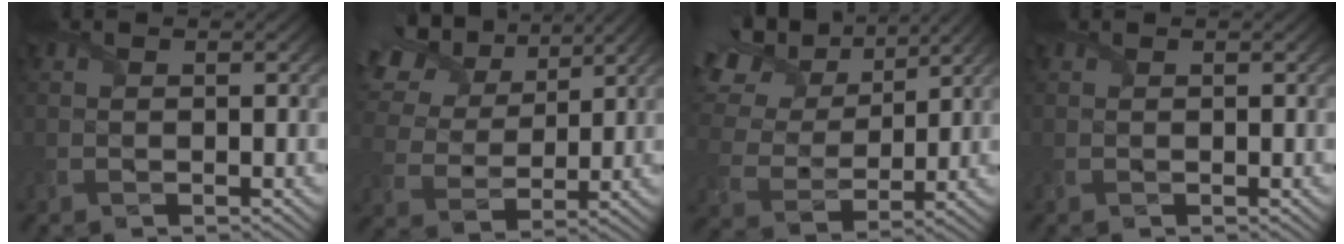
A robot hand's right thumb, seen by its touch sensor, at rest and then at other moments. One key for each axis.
{"total": 13.2, "fx": 7.5, "fy": 7.6, "fz": 7.7, "tx": -0.228, "ty": 0.034, "tz": 0.126}
{"total": 16.0, "fx": 9.2, "fy": 9.0, "fz": 9.6, "tx": -0.265, "ty": 0.038, "tz": 0.156}
{"total": 0.0}